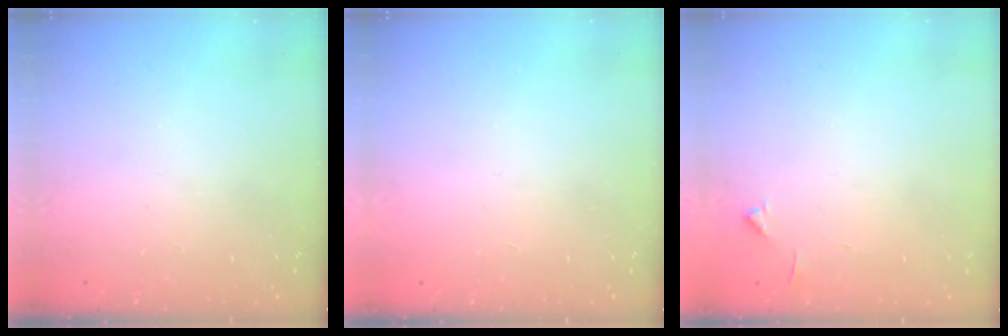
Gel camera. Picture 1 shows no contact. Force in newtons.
{"total": 1.7, "press": 1.7, "slide": 0.1}
{"total": 4.0, "press": 3.9, "slide": 0.5}